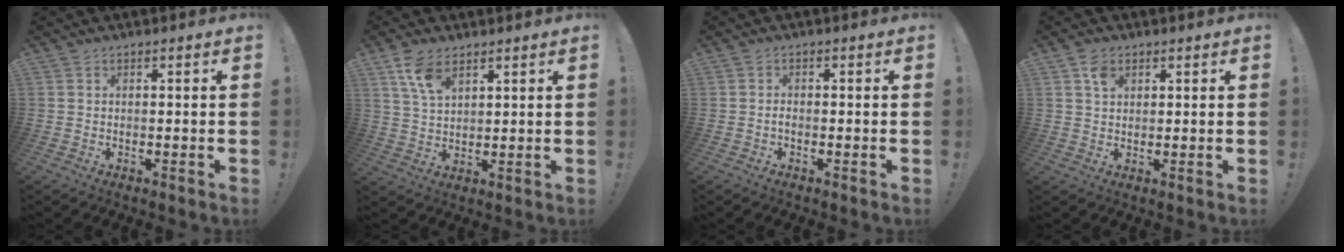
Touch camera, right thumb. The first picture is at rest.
{"total": 7.5, "force": [4.6, 3.7, 4.6], "torque": [-0.091, -0.014, 0.088]}
{"total": 1.1, "force": [-0.7, 0.4, 0.7], "torque": [-0.017, 0.005, -0.012]}
{"total": 3.2, "force": [1.5, 2.3, 1.7], "torque": [-0.028, 0.001, 0.027]}